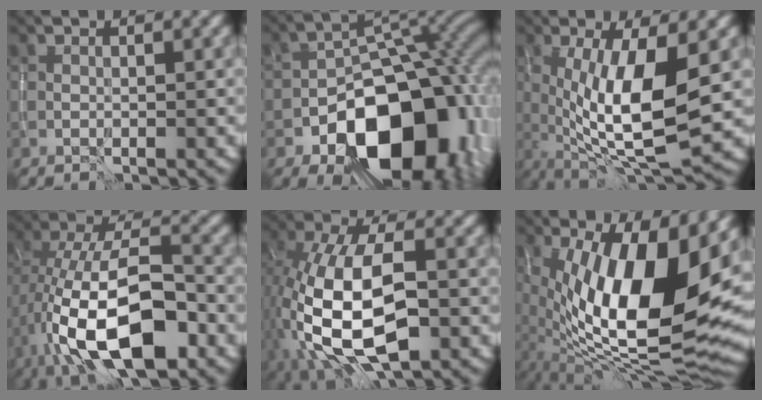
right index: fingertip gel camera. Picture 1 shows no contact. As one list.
[{"total": 15.1, "force": [-6.4, 9.3, 10.0], "torque": [-0.108, -0.007, -0.107]}, {"total": 10.3, "force": [0.1, 3.3, 9.8], "torque": [-0.170, -0.013, 0.006]}, {"total": 13.0, "force": [-4.4, 6.0, 10.7], "torque": [-0.194, 0.002, -0.082]}, {"total": 13.4, "force": [-2.4, 7.5, 10.8], "torque": [-0.238, -0.018, -0.034]}, {"total": 15.8, "force": [1.7, 6.5, 14.3], "torque": [-0.239, -0.003, 0.026]}]